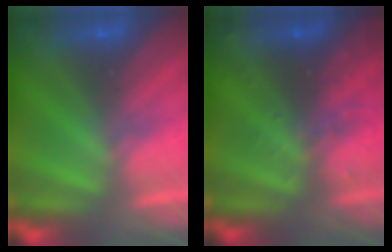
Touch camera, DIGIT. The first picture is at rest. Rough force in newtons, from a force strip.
{"total": 2.9}